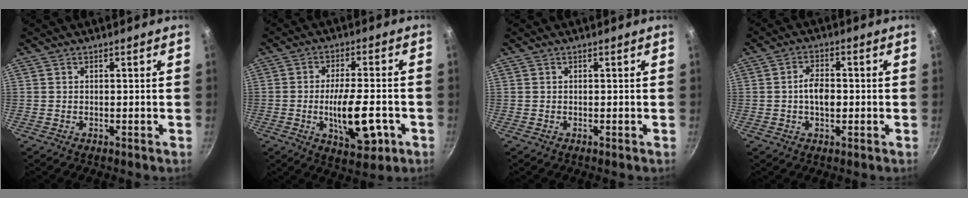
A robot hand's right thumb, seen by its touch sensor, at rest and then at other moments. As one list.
[{"total": 12.3, "force": [-3.6, 4.6, 10.7], "torque": [-0.162, 0.011, -0.050]}, {"total": 0.0}, {"total": 5.3, "force": [-0.5, 3.1, 4.3], "torque": [-0.065, 0.012, -0.012]}]